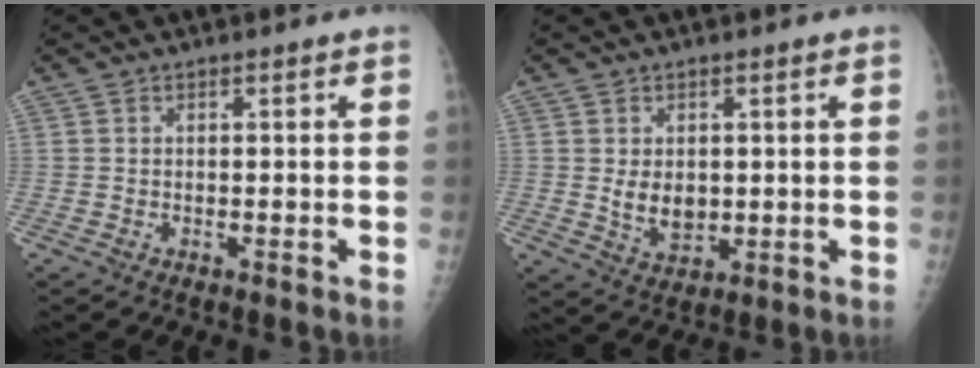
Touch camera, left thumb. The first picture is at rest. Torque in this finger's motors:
{"motor_torque": [0.55, 1.43, 0.34, -0.43, 0.25]}